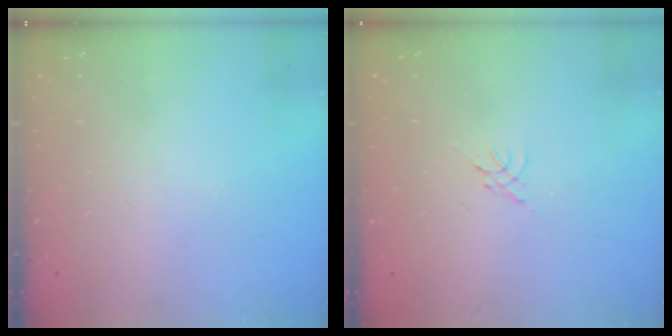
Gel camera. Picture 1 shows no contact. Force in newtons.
{"total": 0.0}